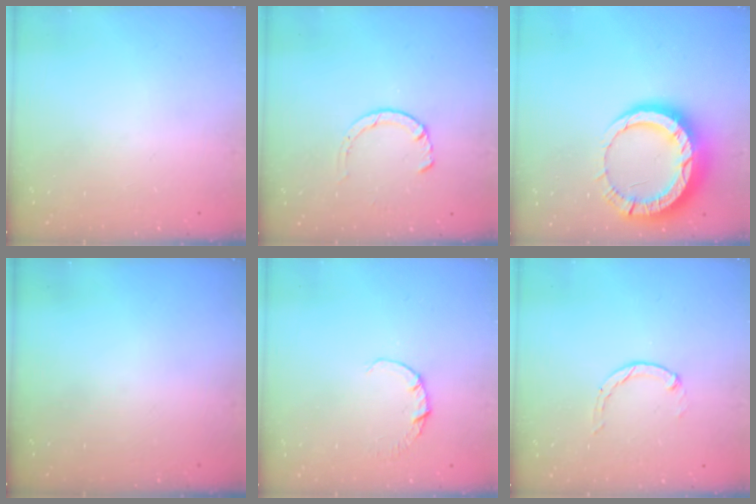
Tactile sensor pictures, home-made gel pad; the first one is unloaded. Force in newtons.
{"total": 1.2, "press": 1.2, "slide": 0.3}
{"total": 13.8, "press": 13.7, "slide": 1.3}
{"total": 0.0}
{"total": 1.9, "press": 1.9, "slide": 0.3}
{"total": 0.8, "press": 0.7, "slide": 0.2}